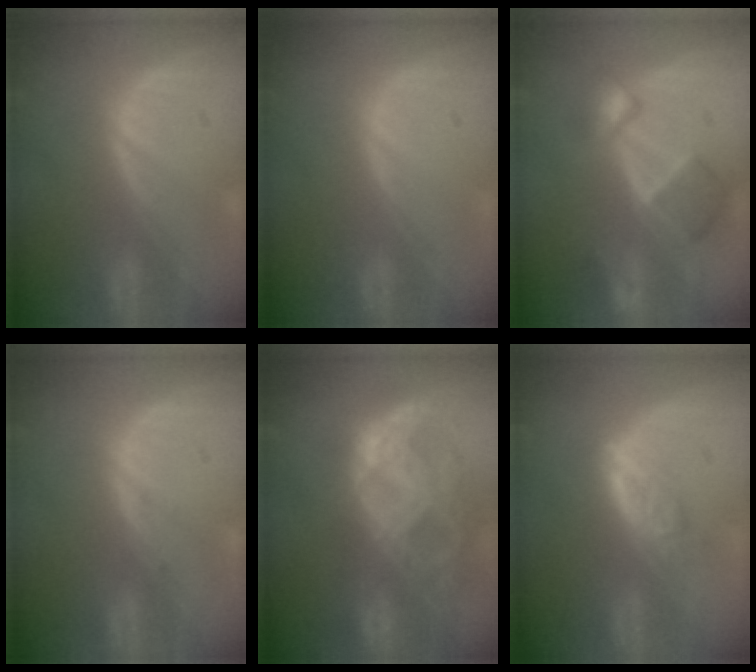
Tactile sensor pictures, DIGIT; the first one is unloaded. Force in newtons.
{"total": 0.0}
{"total": 7.6, "press": 6.8, "slide": 3.5}
{"total": 0.6, "press": 0.3, "slide": 0.5}
{"total": 11.1, "press": 9.4, "slide": 6.0}
{"total": 4.6, "press": 4.2, "slide": 1.9}